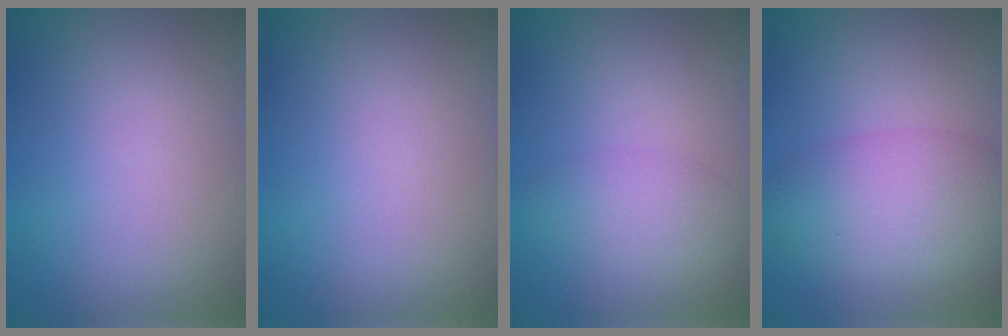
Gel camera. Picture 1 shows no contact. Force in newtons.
{"total": 0.0}
{"total": 2.2, "press": 2.2, "slide": 0.1}
{"total": 6.1, "press": 6.1, "slide": 0.2}